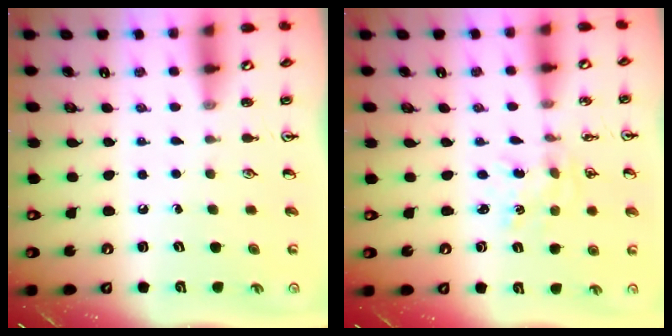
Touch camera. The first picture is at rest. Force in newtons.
{"total": 1.2, "press": 1.2, "slide": 0.3}